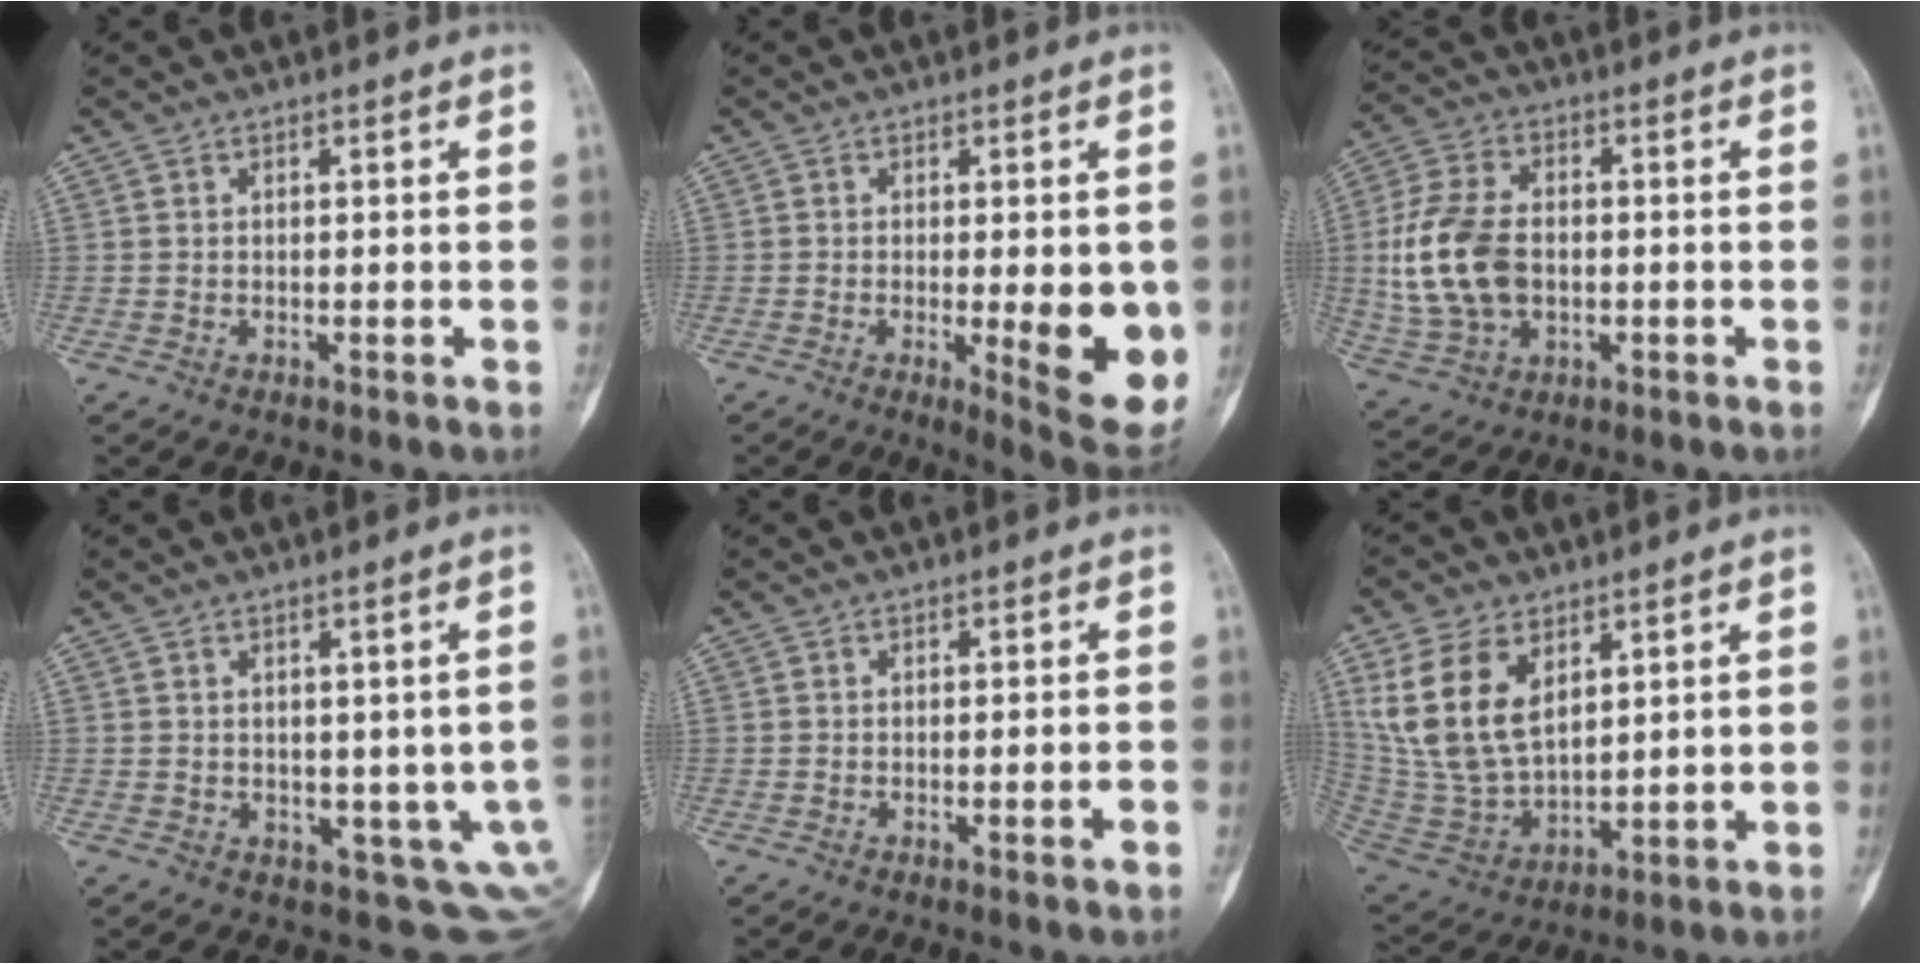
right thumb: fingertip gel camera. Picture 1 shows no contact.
{"total": 11.7, "force": [-1.8, 3.4, 11.0], "torque": [-0.126, -0.022, -0.015]}
{"total": 14.9, "force": [-0.4, 10.0, 11.0], "torque": [-0.219, 0.008, -0.001]}
{"total": 9.6, "force": [0.1, 5.6, 7.8], "torque": [-0.079, -0.024, 0.020]}
{"total": 1.6, "force": [-0.5, 0.2, 1.5], "torque": [-0.024, 0.002, -0.006]}
{"total": 16.0, "force": [6.5, 9.6, 11.0], "torque": [-0.208, -0.025, 0.147]}